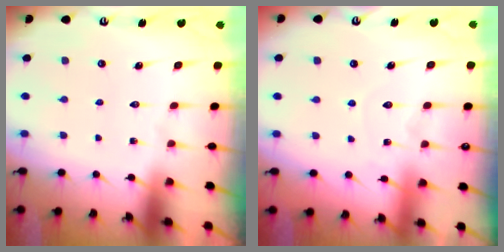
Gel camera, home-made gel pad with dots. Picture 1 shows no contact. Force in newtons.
{"total": 6.0, "press": 5.9, "slide": 0.7}